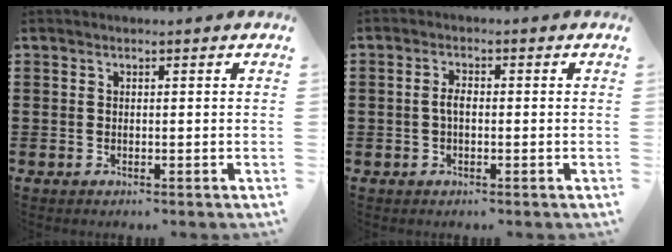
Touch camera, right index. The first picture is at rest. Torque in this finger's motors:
{"motor_torque": [0.52, -0.45, 0.27, 0.07]}